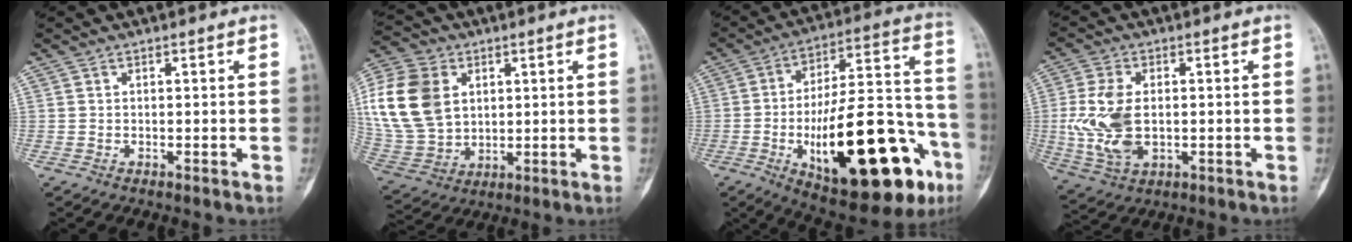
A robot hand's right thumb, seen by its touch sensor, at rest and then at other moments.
{"total": 18.5, "force": [4.2, 13.8, 11.7], "torque": [-0.240, -0.003, 0.090]}
{"total": 32.0, "force": [-11.6, 12.1, 27.3], "torque": [-0.379, 0.050, -0.156]}
{"total": 11.3, "force": [-0.1, 6.9, 9.0], "torque": [-0.192, -0.002, 0.006]}